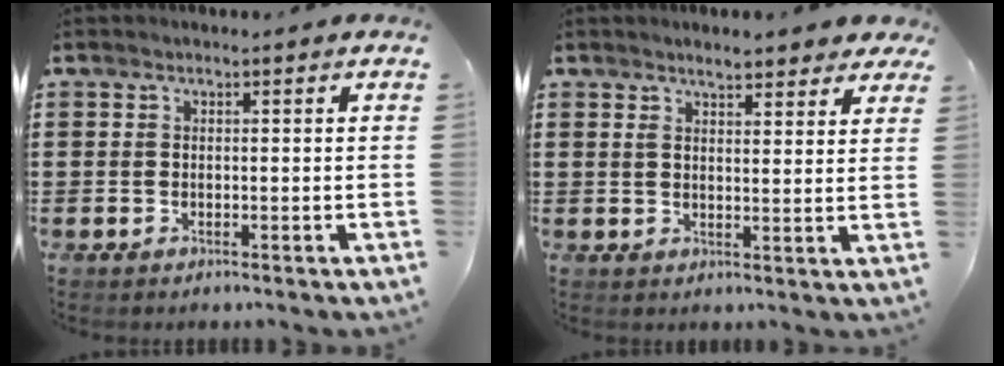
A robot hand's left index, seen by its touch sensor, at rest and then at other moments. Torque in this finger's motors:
{"motor_torque": [1.10, -1.04, 0.48, 0.08]}